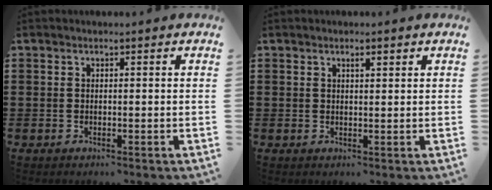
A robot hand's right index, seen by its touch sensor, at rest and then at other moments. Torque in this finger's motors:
{"motor_torque": [0.07, -0.05, 0.02, 0.04]}